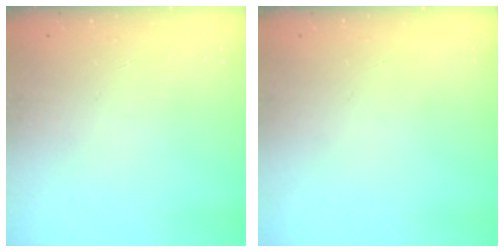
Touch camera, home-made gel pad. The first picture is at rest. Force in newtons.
{"total": 0.0}